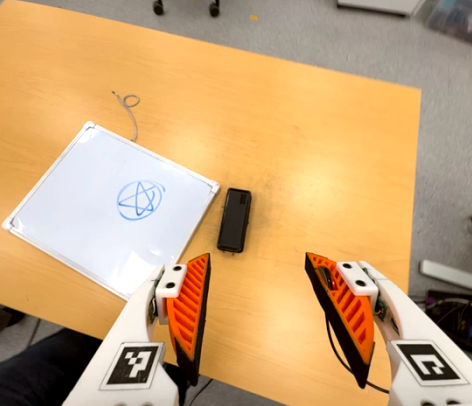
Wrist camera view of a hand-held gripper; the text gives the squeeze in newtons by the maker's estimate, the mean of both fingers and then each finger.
{"total": 0.0}